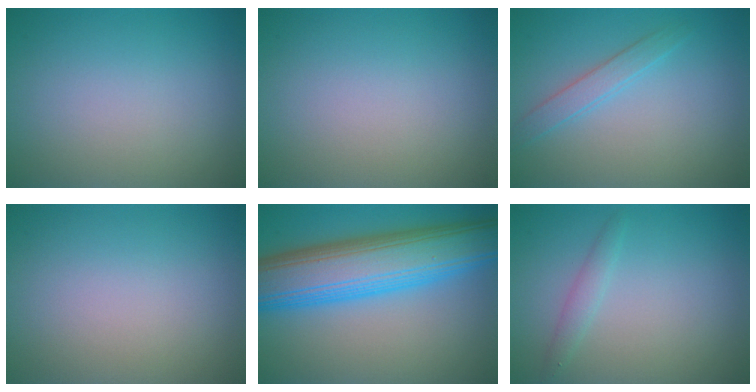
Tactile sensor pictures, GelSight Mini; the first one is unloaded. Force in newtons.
{"total": 0.0}
{"total": 1.8, "press": 1.8, "slide": 0.0}
{"total": 0.0}
{"total": 11.1, "press": 11.1, "slide": 0.1}
{"total": 1.3, "press": 1.3, "slide": 0.1}